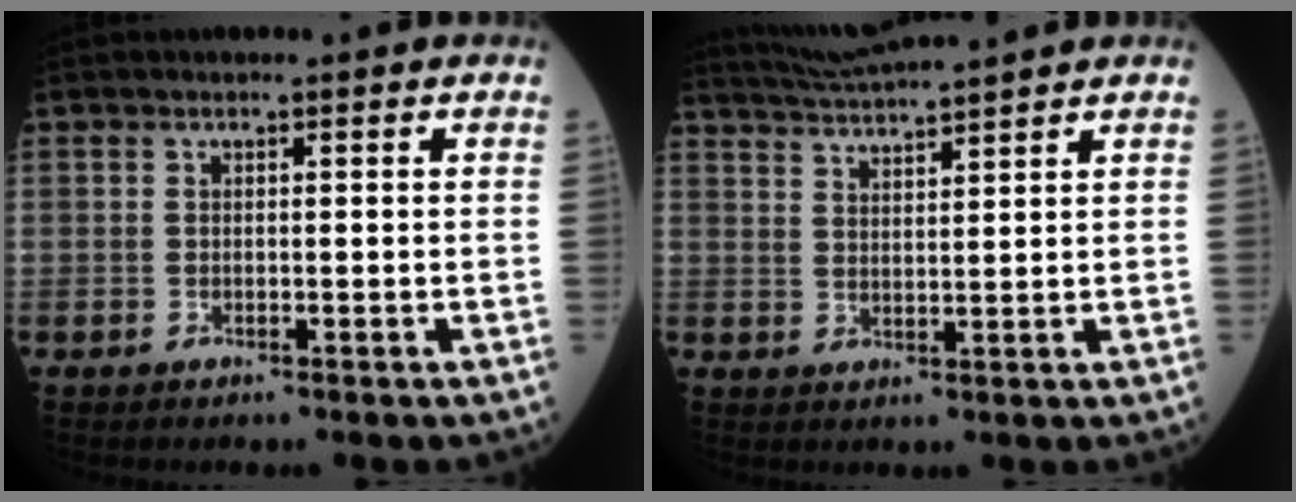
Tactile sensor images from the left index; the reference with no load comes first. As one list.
[{"total": 8.1, "force": [7.5, -1.1, 2.7], "torque": [-0.060, 0.023, 0.132]}]